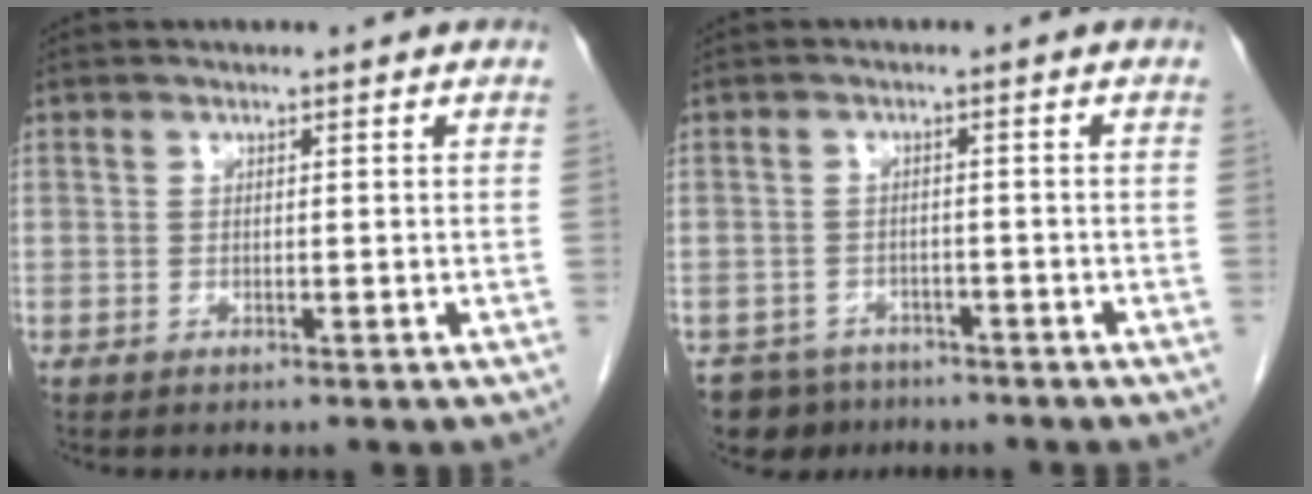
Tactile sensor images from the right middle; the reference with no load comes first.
{"total": 5.5, "force": [-4.4, 3.2, 0.0], "torque": [0.006, 0.003, -0.069]}